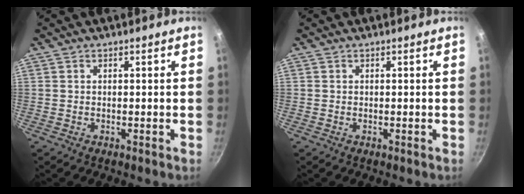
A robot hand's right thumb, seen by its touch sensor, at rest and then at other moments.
{"total": 0.0}